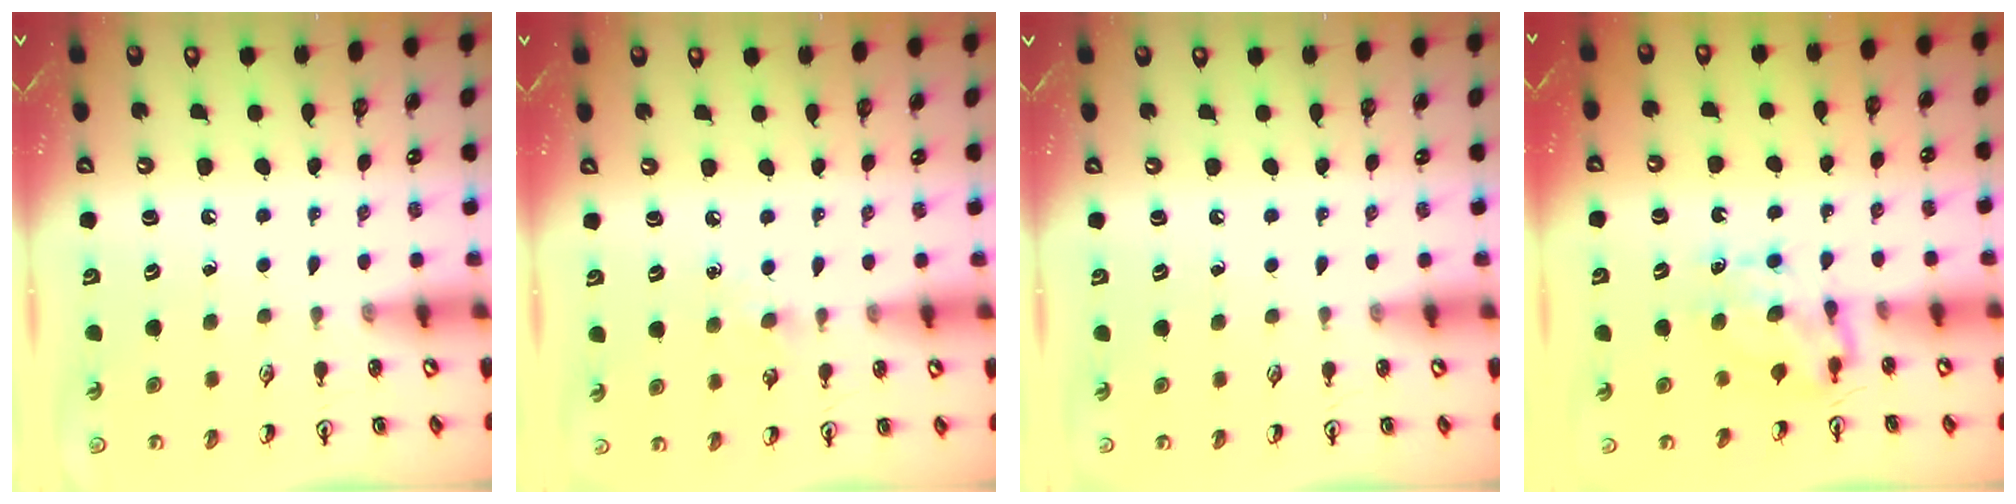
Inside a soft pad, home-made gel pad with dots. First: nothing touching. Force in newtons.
{"total": 5.3, "press": 5.3, "slide": 0.8}
{"total": 0.0}
{"total": 6.7, "press": 6.6, "slide": 0.7}